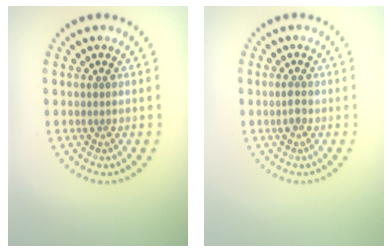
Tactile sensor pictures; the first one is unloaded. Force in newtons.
{"total": 1.3, "press": 1.3, "slide": 0.2}